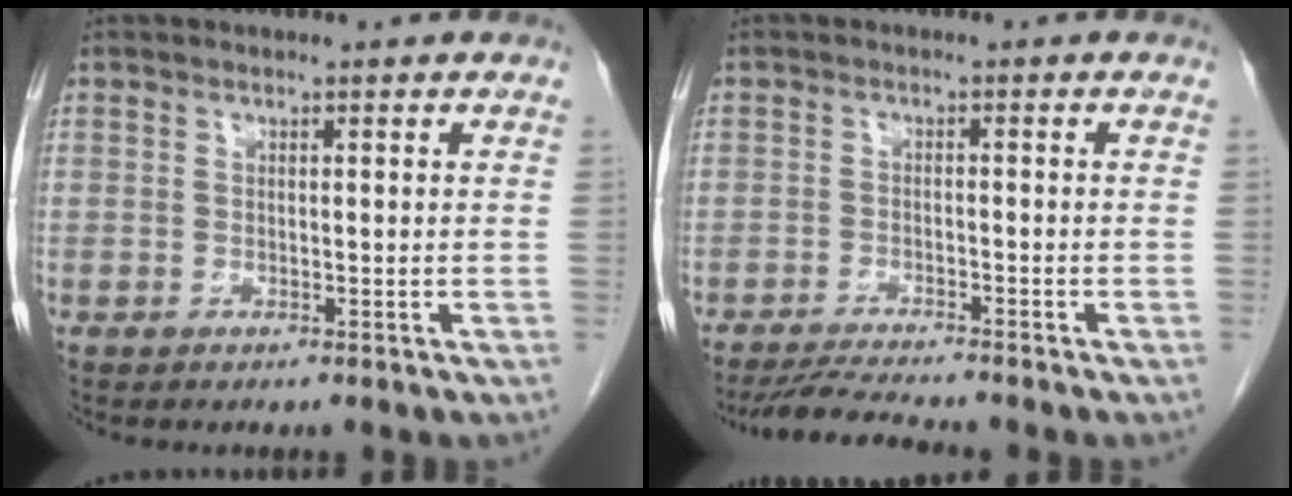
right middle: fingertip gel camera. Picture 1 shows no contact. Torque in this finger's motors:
{"motor_torque": [0.02, -0.02, 0.00, 0.00]}